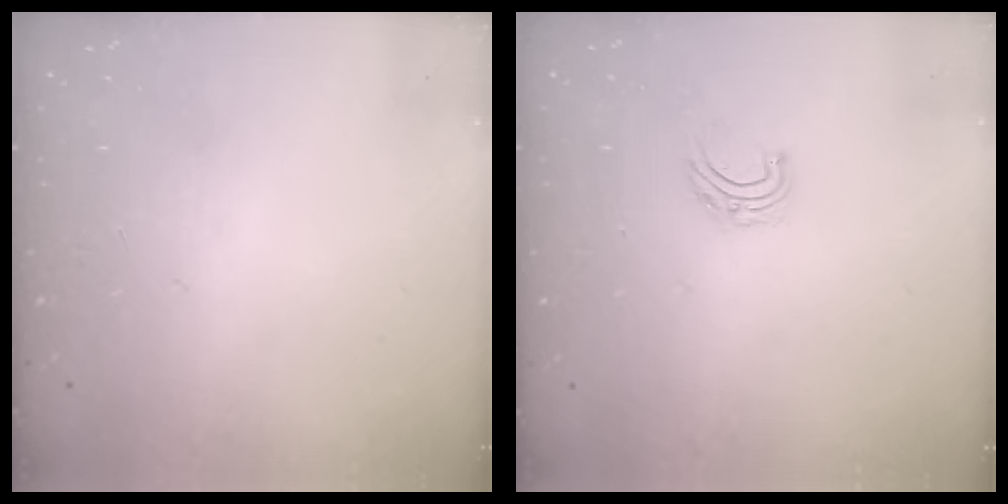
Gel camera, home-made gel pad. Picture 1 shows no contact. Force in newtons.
{"total": 5.0, "press": 5.0, "slide": 0.4}